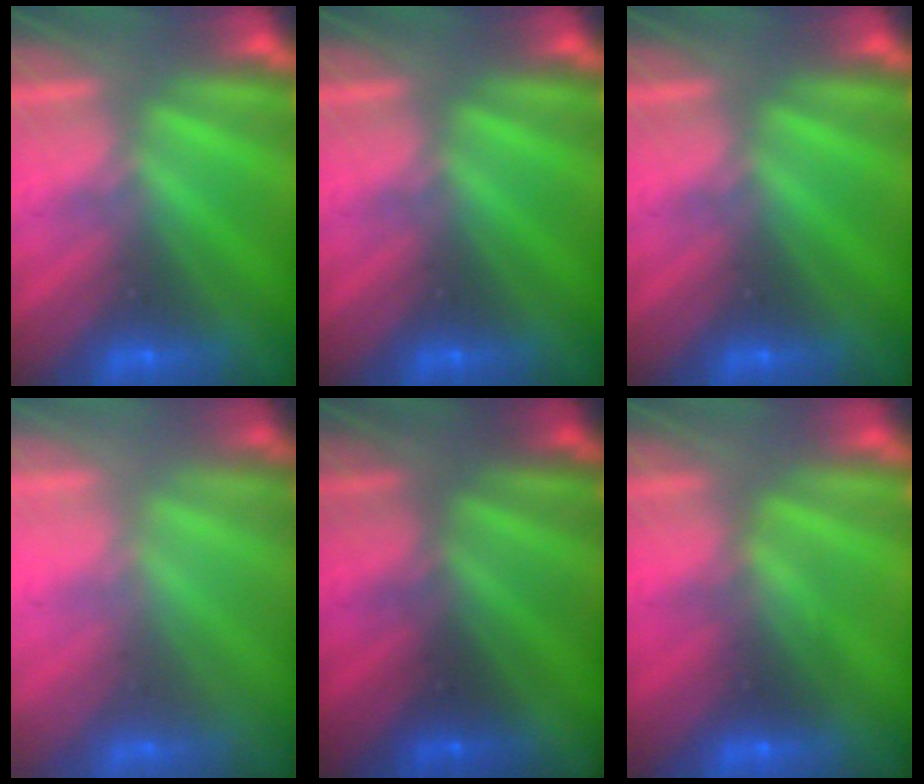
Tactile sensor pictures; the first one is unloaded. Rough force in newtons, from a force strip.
{"total": 0.0}
{"total": 0.0}
{"total": 2.1}
{"total": 1.9}
{"total": 2.7}